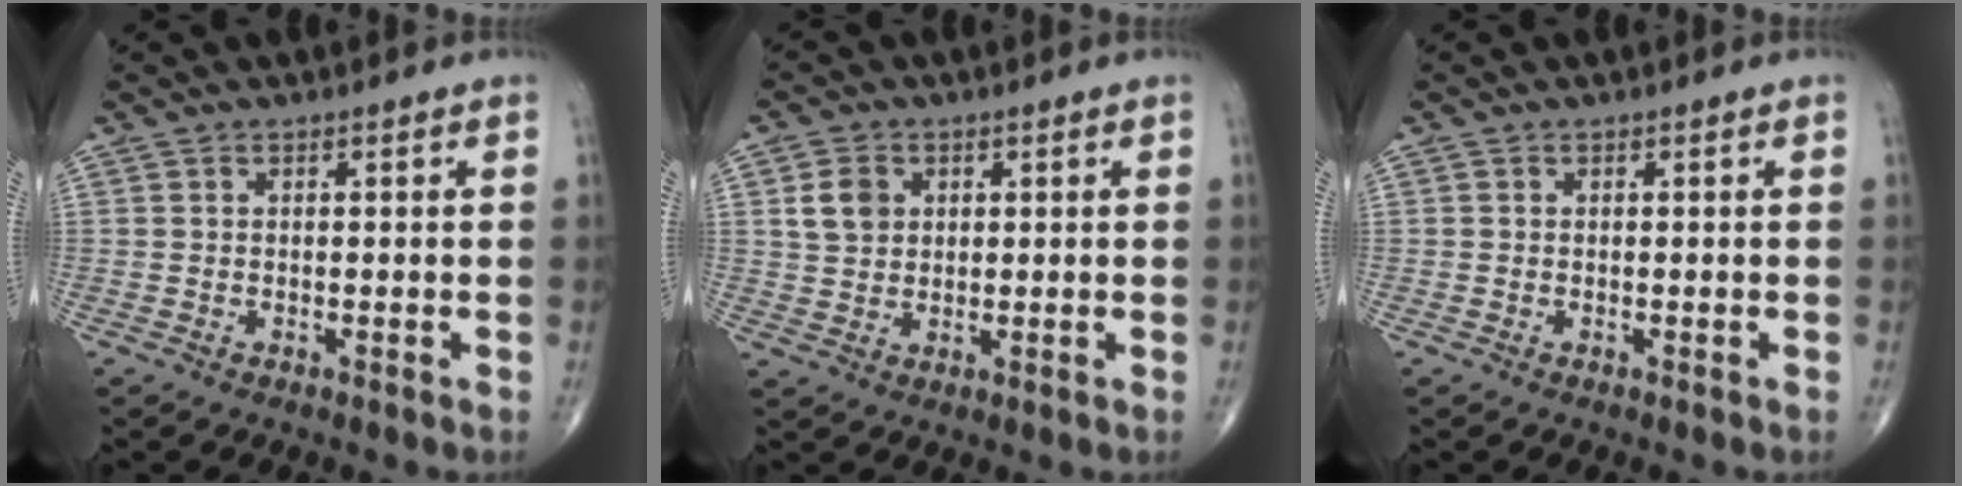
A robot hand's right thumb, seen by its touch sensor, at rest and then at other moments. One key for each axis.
{"total": 5.2, "fx": 1.6, "fy": 4.1, "fz": 2.8, "tx": -0.037, "ty": -0.005, "tz": 0.029}
{"total": 0.0}